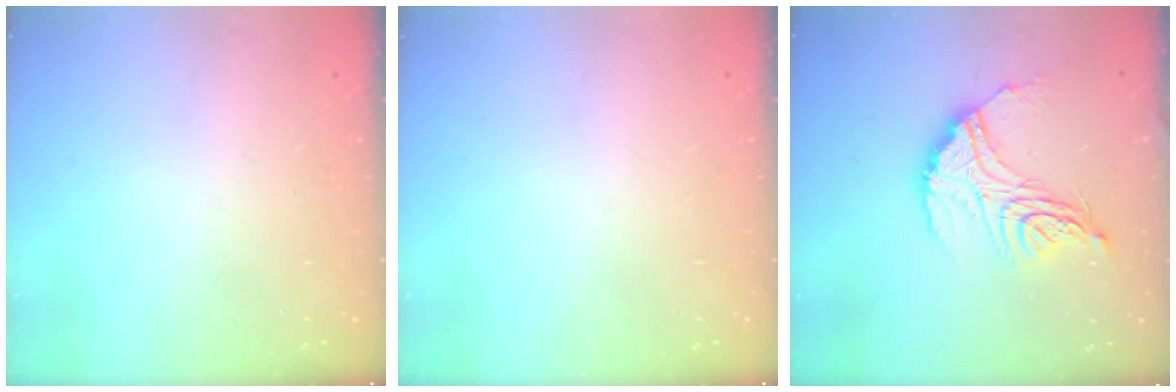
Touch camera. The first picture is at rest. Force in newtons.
{"total": 0.0}
{"total": 16.8, "press": 16.8, "slide": 1.2}